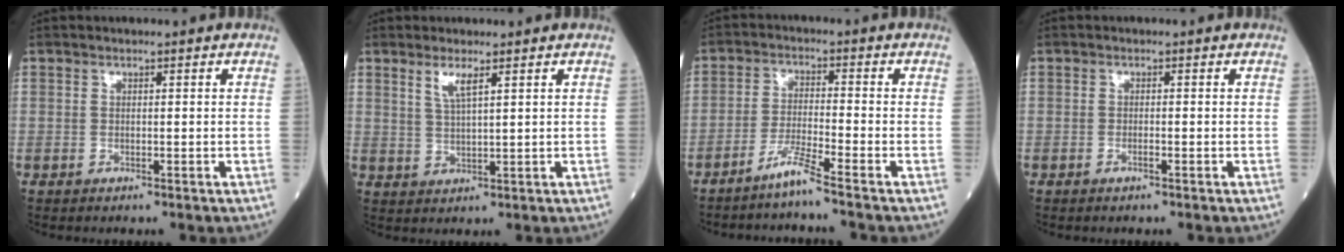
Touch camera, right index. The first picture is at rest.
{"total": 3.2, "force": [1.8, 0.2, 2.6], "torque": [-0.055, -0.004, 0.038]}
{"total": 4.7, "force": [-3.8, -1.2, 2.5], "torque": [-0.054, -0.018, -0.081]}
{"total": 0.8, "force": [-0.5, -0.1, 0.6], "torque": [-0.010, 0.000, -0.011]}